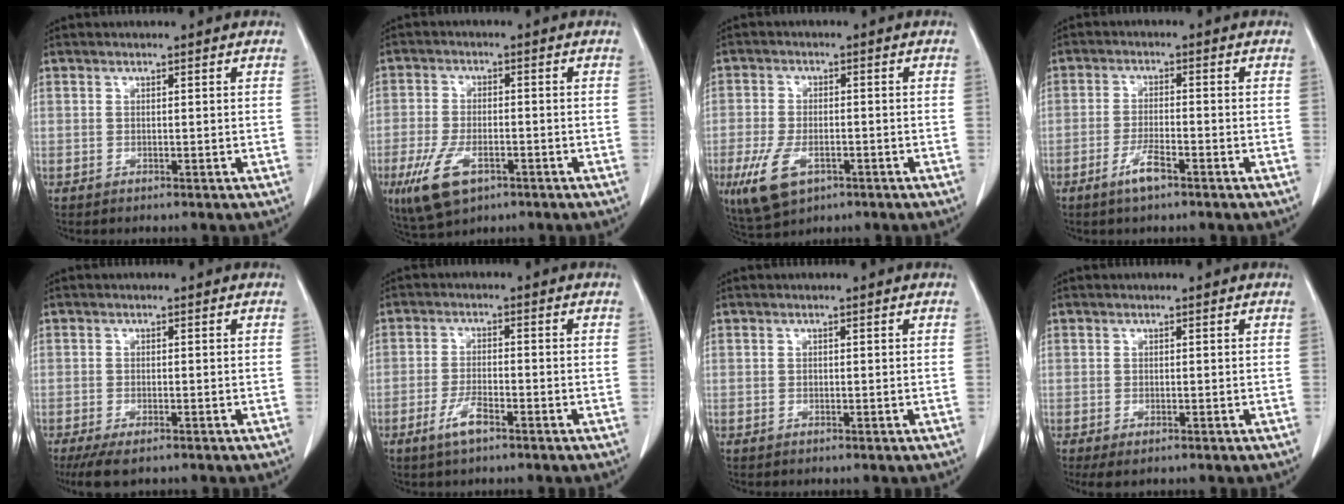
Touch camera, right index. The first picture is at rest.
{"total": 8.4, "force": [-4.1, 3.9, 6.2], "torque": [-0.129, -0.009, -0.065]}
{"total": 7.8, "force": [-3.5, 4.1, 5.7], "torque": [-0.118, -0.007, -0.052]}
{"total": 4.1, "force": [-2.6, 0.6, 3.1], "torque": [-0.062, -0.001, -0.047]}
{"total": 5.1, "force": [-3.7, 1.5, 3.3], "torque": [-0.053, -0.011, -0.057]}
{"total": 4.2, "force": [-2.5, 1.0, 3.2], "torque": [-0.065, 0.000, -0.047]}
{"total": 0.0}
{"total": 2.3, "force": [-1.4, 0.8, 1.7], "torque": [-0.029, -0.006, -0.017]}